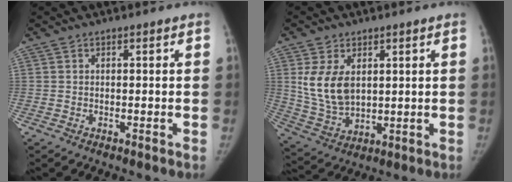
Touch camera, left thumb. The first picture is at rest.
{"total": 10.2, "force": [2.7, 6.6, 7.4], "torque": [-0.127, -0.015, 0.070]}